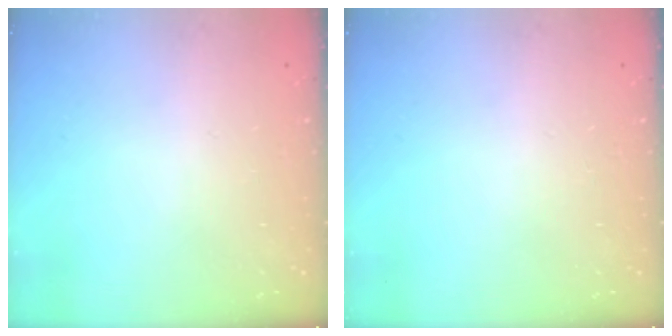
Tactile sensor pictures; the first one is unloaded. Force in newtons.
{"total": 0.0}